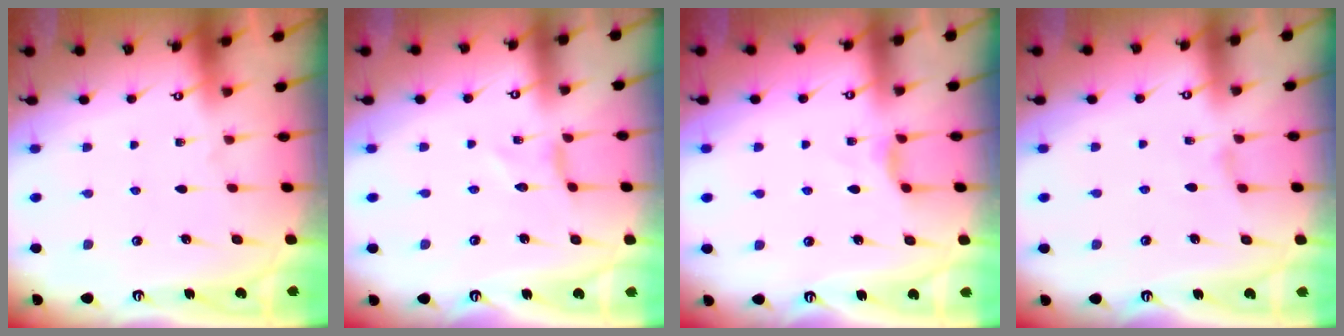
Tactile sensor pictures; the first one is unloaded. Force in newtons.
{"total": 0.0}
{"total": 4.6, "press": 4.5, "slide": 0.7}
{"total": 1.7, "press": 1.7, "slide": 0.4}